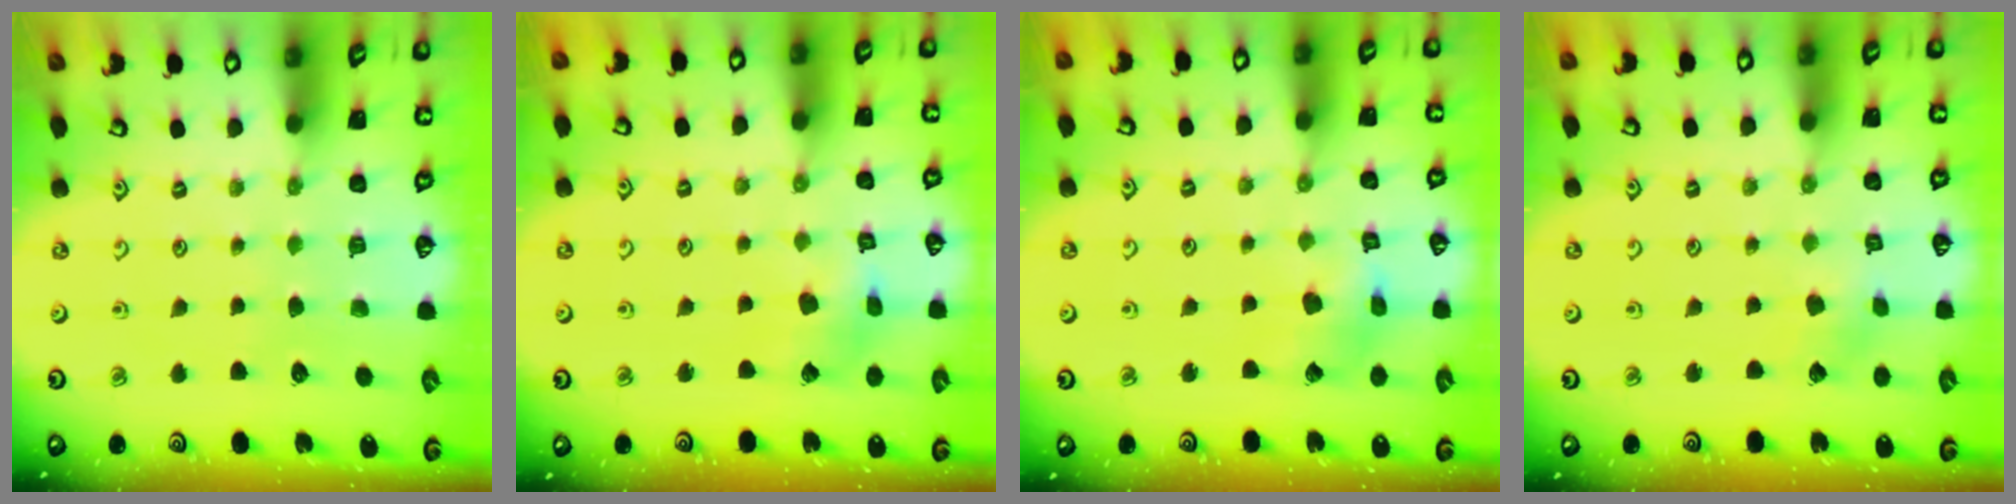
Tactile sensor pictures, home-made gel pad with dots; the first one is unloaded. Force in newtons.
{"total": 6.3, "press": 6.3, "slide": 0.7}
{"total": 6.8, "press": 6.8, "slide": 0.7}
{"total": 3.3, "press": 3.3, "slide": 0.2}